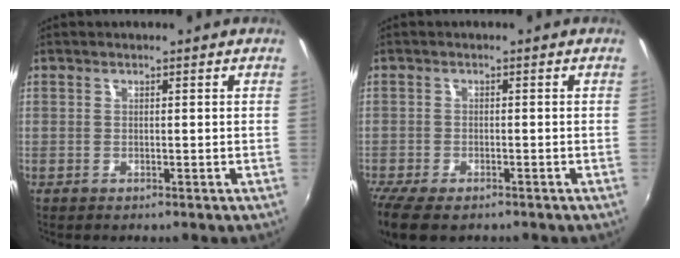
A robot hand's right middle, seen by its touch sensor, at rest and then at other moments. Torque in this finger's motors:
{"motor_torque": [1.12, -1.02, 0.21, 0.10]}